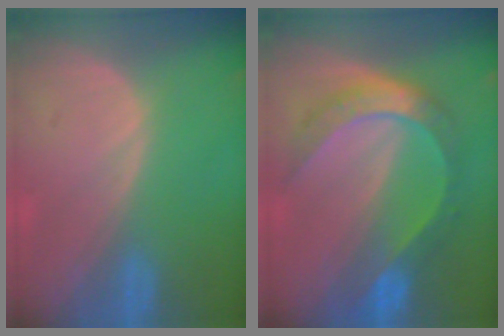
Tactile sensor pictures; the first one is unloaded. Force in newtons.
{"total": 8.3, "press": 8.2, "slide": 0.8}